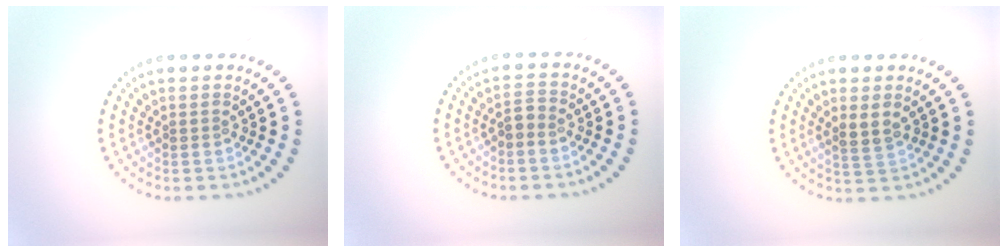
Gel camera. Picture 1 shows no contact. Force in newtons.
{"total": 1.3, "press": 1.2, "slide": 0.5}
{"total": 1.9, "press": 1.8, "slide": 0.7}